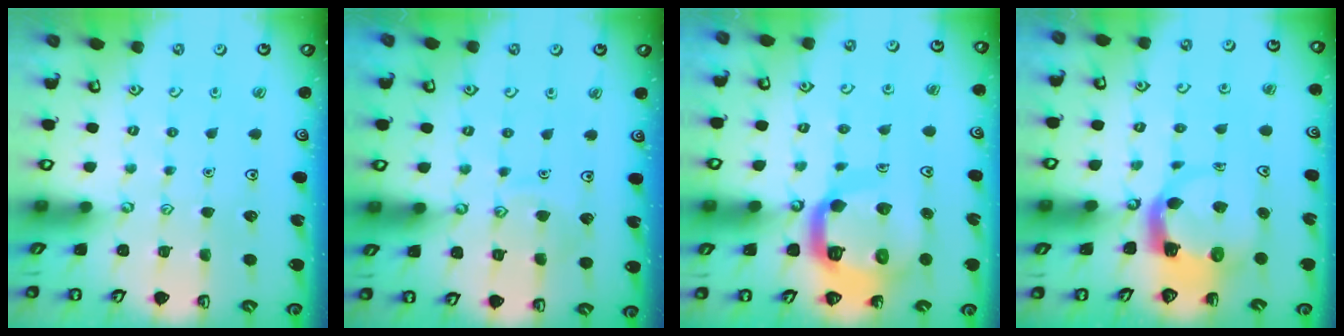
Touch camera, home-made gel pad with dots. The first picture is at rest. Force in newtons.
{"total": 7.1, "press": 7.1, "slide": 0.6}
{"total": 15.5, "press": 15.4, "slide": 1.7}
{"total": 4.4, "press": 4.3, "slide": 0.8}